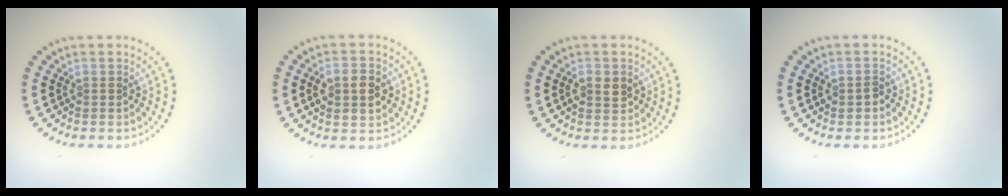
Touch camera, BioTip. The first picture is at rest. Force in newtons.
{"total": 3.8, "press": 3.8, "slide": 0.3}
{"total": 2.1, "press": 2.1, "slide": 0.2}
{"total": 1.1, "press": 1.1, "slide": 0.1}